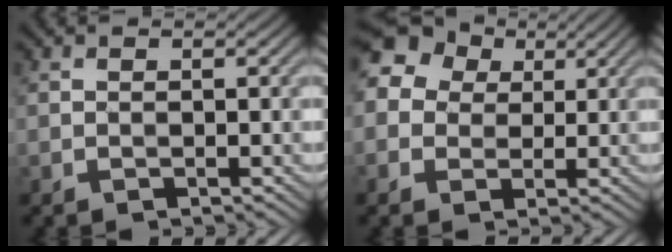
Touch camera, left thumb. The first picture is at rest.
{"total": 12.0, "force": [4.1, 9.9, 5.3], "torque": [-0.156, 0.031, 0.060]}